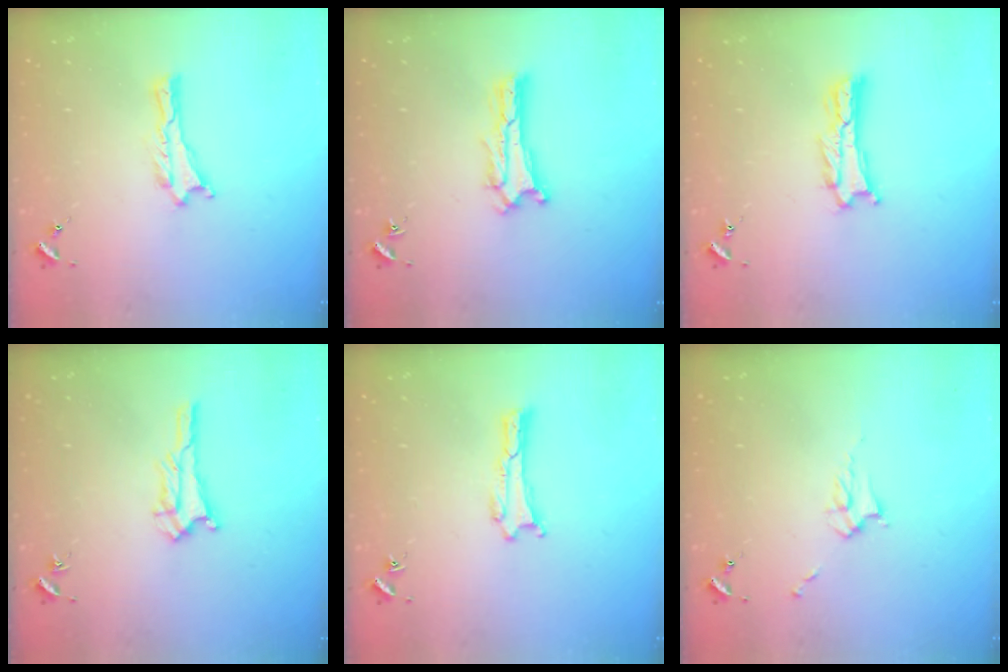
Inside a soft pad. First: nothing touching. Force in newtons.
{"total": 0.7, "press": 0.6, "slide": 0.2}
{"total": 1.6, "press": 1.6, "slide": 0.2}
{"total": 2.3, "press": 2.2, "slide": 0.2}
{"total": 0.0}
{"total": 2.9, "press": 2.9, "slide": 0.4}